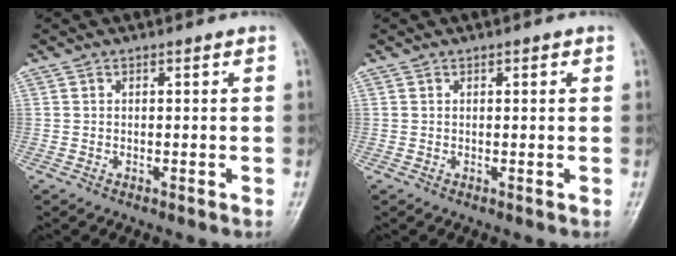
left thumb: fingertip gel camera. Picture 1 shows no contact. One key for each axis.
{"total": 0.8, "fx": 0.4, "fy": 0.3, "fz": 0.6, "tx": -0.007, "ty": 0.001, "tz": 0.004}